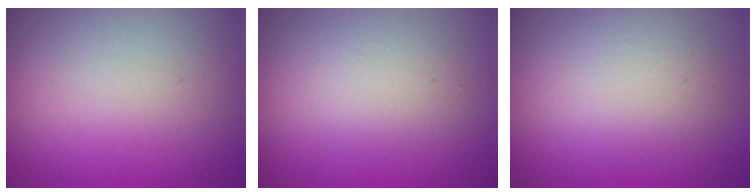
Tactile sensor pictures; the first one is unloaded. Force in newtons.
{"total": 2.6, "press": 2.6, "slide": 0.1}
{"total": 4.1, "press": 4.1, "slide": 0.3}